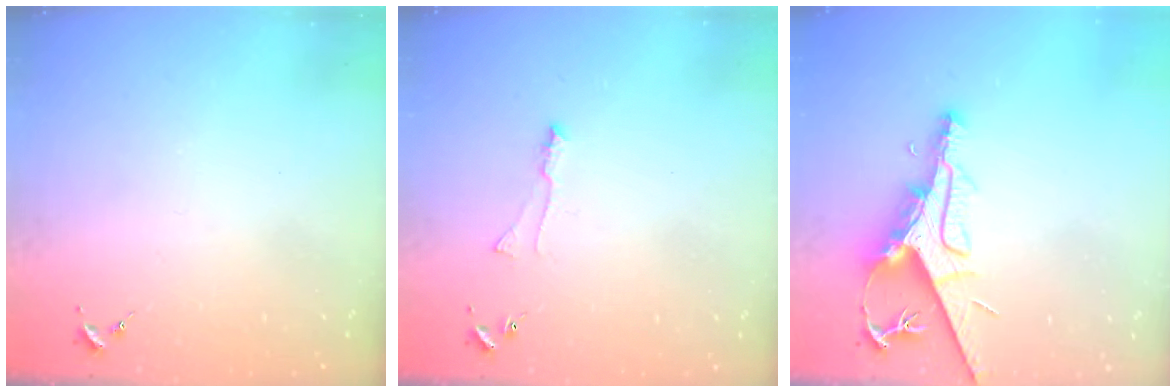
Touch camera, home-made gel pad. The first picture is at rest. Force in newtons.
{"total": 4.2, "press": 4.2, "slide": 0.6}
{"total": 10.7, "press": 10.7, "slide": 1.2}